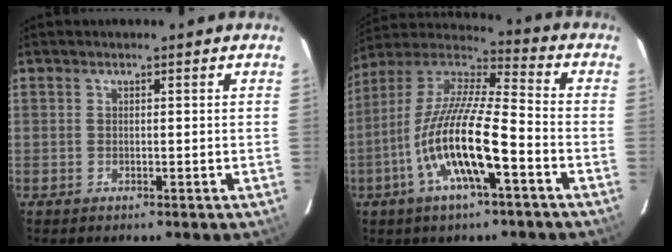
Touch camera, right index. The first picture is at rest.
{"total": 17.0, "force": [-6.7, 3.2, 15.3], "torque": [-0.295, -0.016, -0.135]}